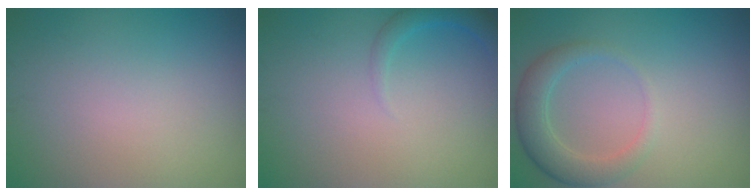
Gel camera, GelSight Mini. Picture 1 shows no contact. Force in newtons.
{"total": 1.8, "press": 1.8, "slide": 0.2}
{"total": 2.4, "press": 2.4, "slide": 0.4}